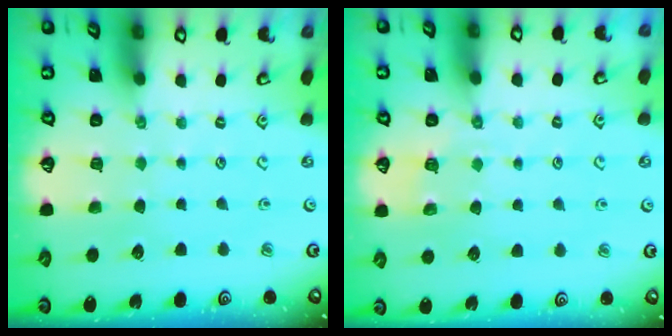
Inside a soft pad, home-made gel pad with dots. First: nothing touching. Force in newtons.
{"total": 3.0, "press": 2.6, "slide": 1.5}